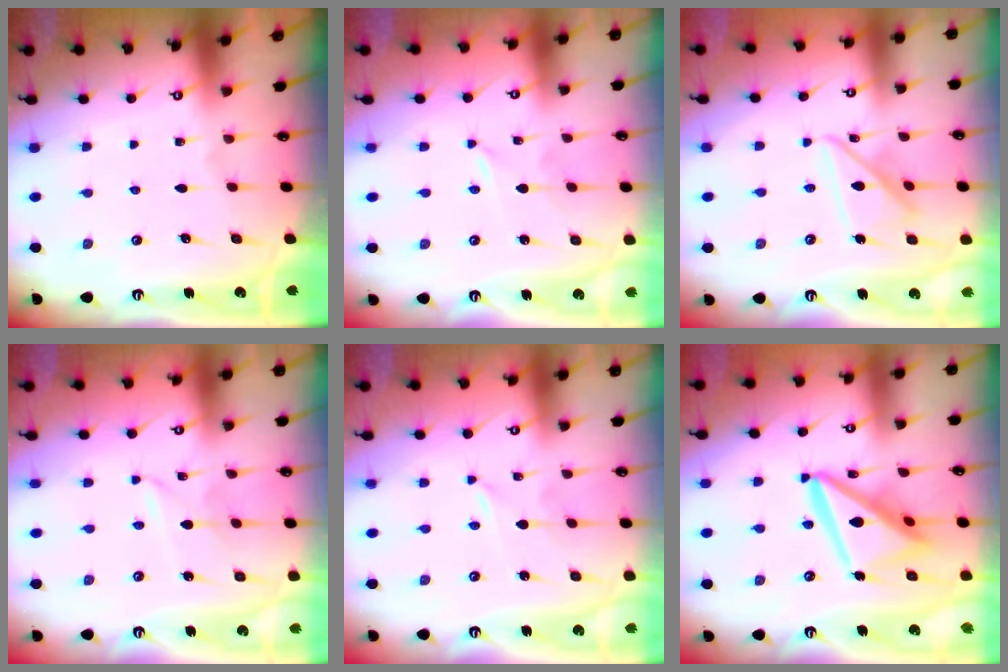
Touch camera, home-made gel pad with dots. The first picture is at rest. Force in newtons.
{"total": 0.0}
{"total": 13.5, "press": 13.5, "slide": 1.2}
{"total": 0.9, "press": 0.9, "slide": 0.2}
{"total": 0.0}
{"total": 16.1, "press": 16.0, "slide": 1.8}